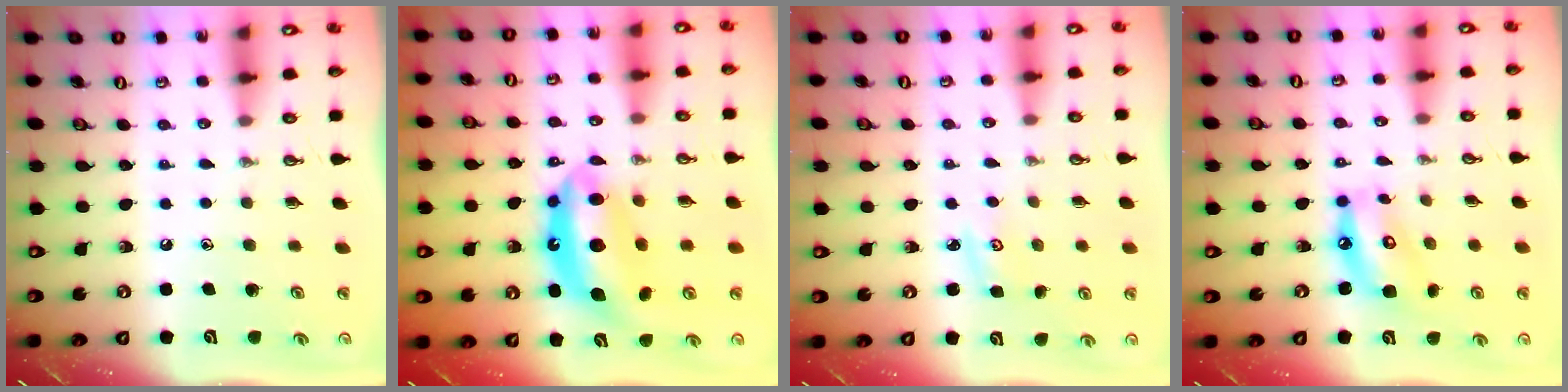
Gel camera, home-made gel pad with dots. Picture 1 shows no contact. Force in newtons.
{"total": 13.7, "press": 13.6, "slide": 1.8}
{"total": 3.2, "press": 3.2, "slide": 0.4}
{"total": 10.0, "press": 10.0, "slide": 0.7}